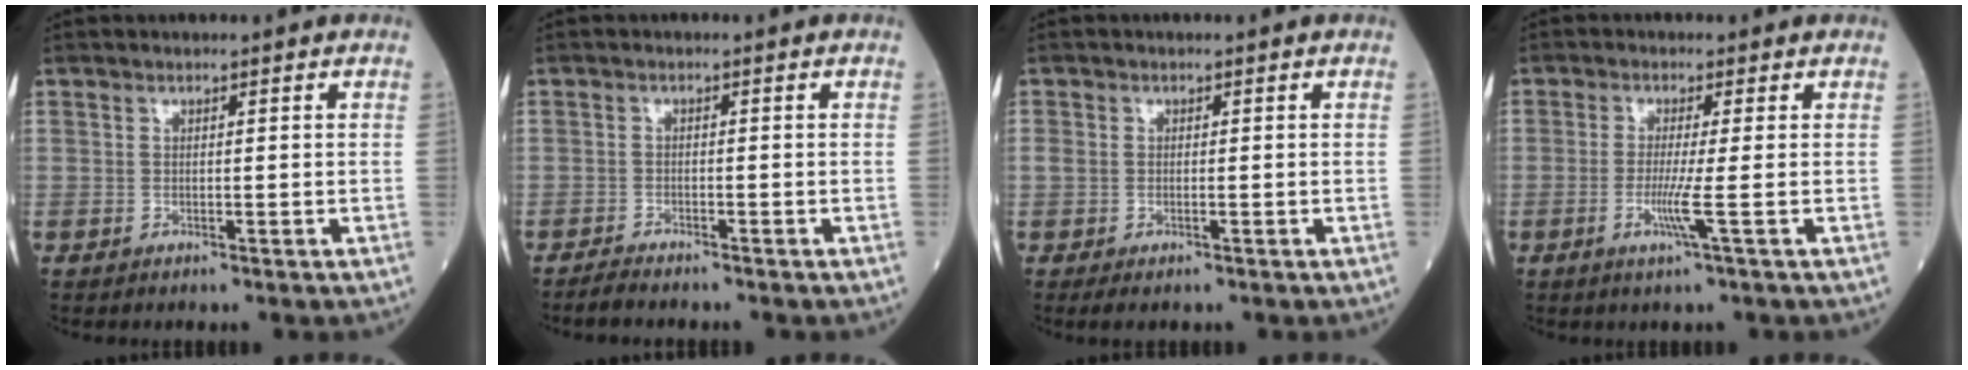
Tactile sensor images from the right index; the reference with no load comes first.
{"total": 2.3, "force": [-2.2, 0.2, 0.7], "torque": [-0.018, -0.006, -0.038]}
{"total": 2.6, "force": [-0.9, 1.3, 2.1], "torque": [-0.053, 0.002, -0.012]}
{"total": 3.7, "force": [-1.0, -1.0, 3.4], "torque": [-0.075, -0.010, -0.022]}